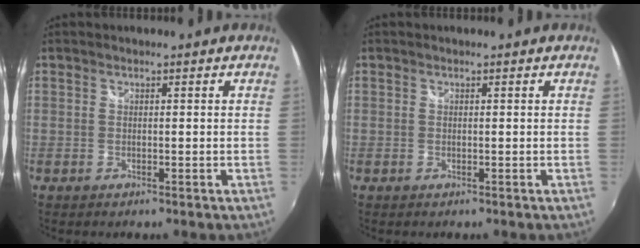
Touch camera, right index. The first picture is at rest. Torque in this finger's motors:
{"motor_torque": [0.24, 0.33, 0.00, 0.00]}